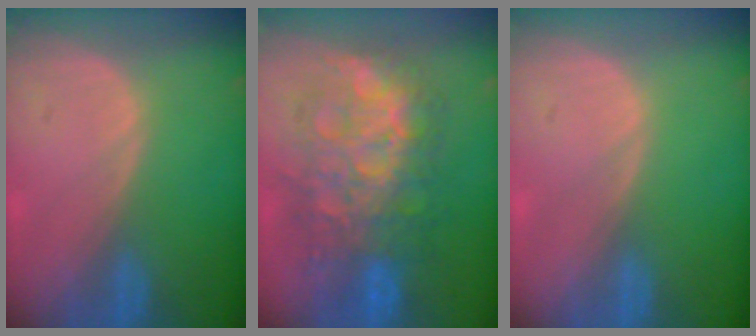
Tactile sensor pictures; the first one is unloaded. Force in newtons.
{"total": 12.2, "press": 12.2, "slide": 1.1}
{"total": 0.0}